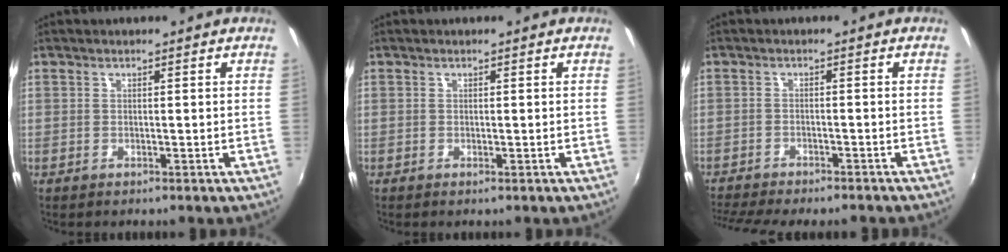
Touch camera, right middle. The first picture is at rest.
{"total": 0.0}
{"total": 9.8, "force": [-8.8, 1.4, 4.2], "torque": [-0.101, -0.025, -0.136]}